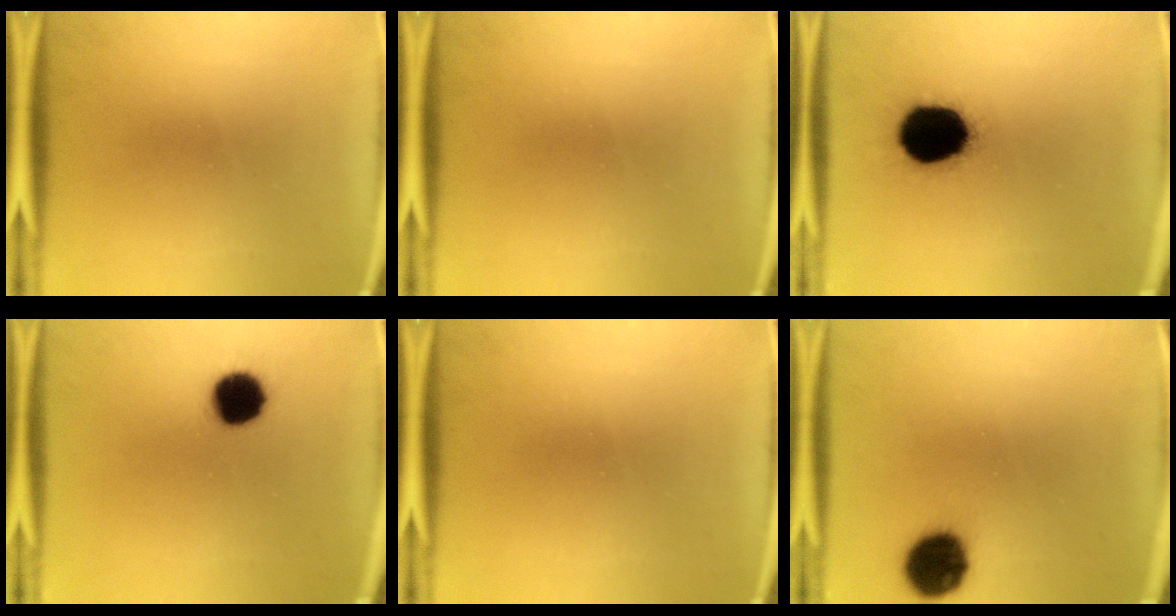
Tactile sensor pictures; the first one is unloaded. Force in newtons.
{"total": 0.0}
{"total": 17.8}
{"total": 10.1}
{"total": 0.0}
{"total": 12.5}